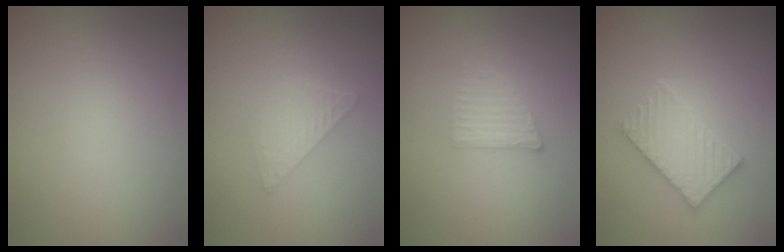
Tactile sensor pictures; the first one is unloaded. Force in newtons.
{"total": 1.6, "press": 1.6, "slide": 0.1}
{"total": 1.9, "press": 1.9, "slide": 0.4}
{"total": 3.4, "press": 3.3, "slide": 0.8}